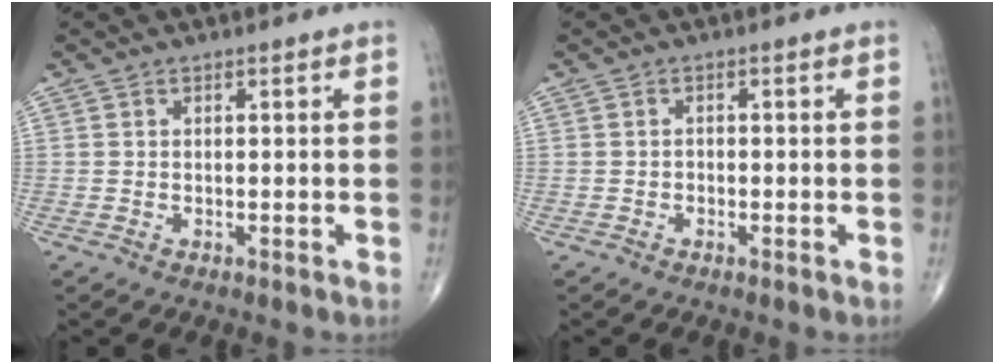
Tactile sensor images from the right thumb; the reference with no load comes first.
{"total": 0.8, "force": [-0.5, 0.6, 0.2], "torque": [0.004, 0.004, -0.012]}